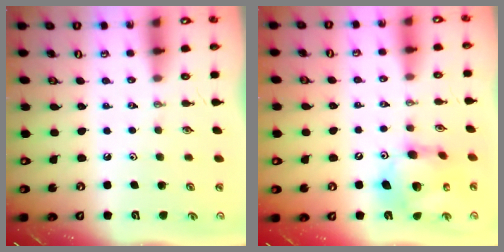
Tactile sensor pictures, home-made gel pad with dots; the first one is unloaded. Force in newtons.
{"total": 13.7, "press": 13.6, "slide": 1.4}